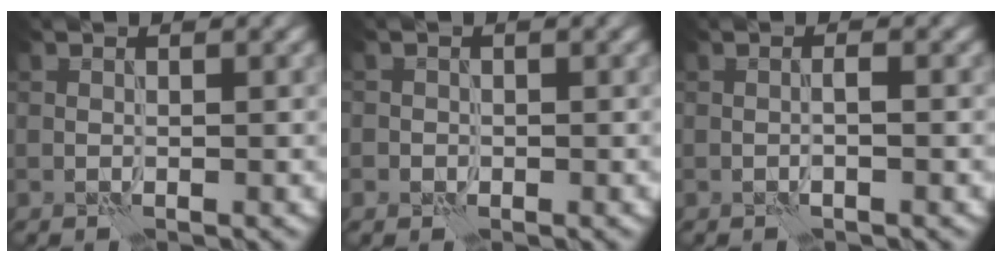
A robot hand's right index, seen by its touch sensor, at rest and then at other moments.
{"total": 0.8, "force": [-0.2, 0.7, -0.1], "torque": [0.010, -0.004, -0.004]}
{"total": 0.9, "force": [-0.4, 0.0, 0.8], "torque": [-0.007, -0.004, -0.004]}